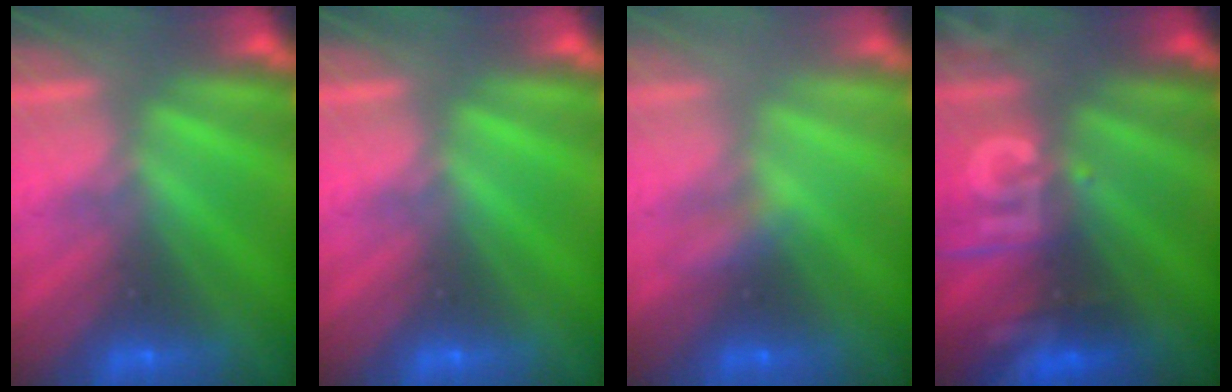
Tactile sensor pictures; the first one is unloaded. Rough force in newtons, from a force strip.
{"total": 0.0}
{"total": 2.1}
{"total": 2.9}